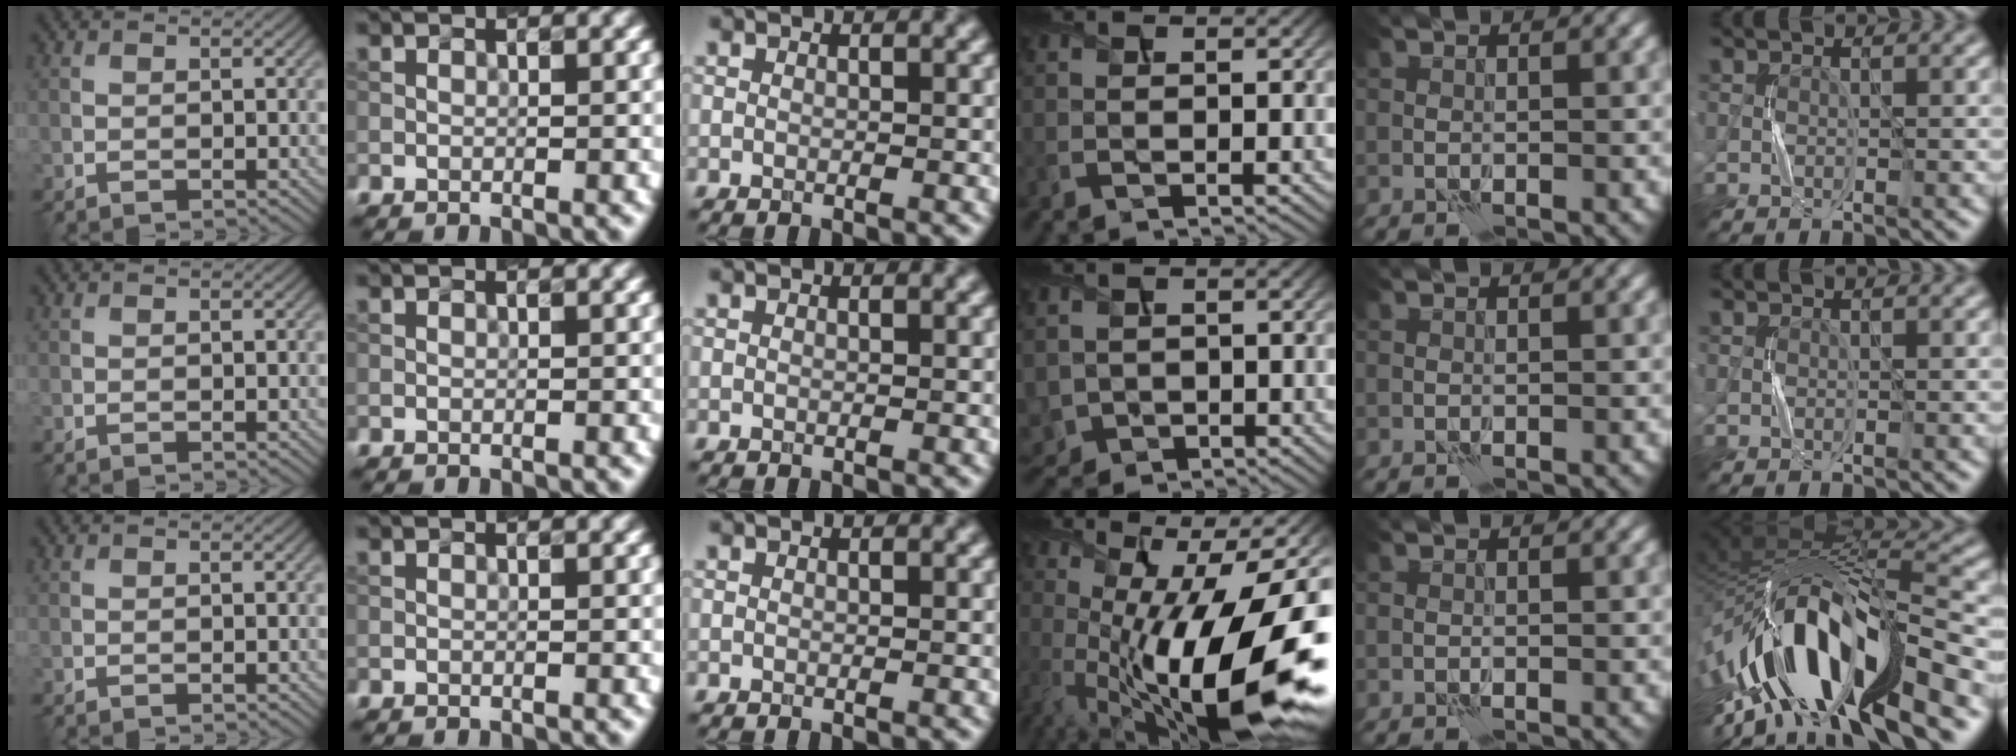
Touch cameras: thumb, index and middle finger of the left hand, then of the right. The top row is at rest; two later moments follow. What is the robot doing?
{"motion": "press", "object": "grip strengthener"}